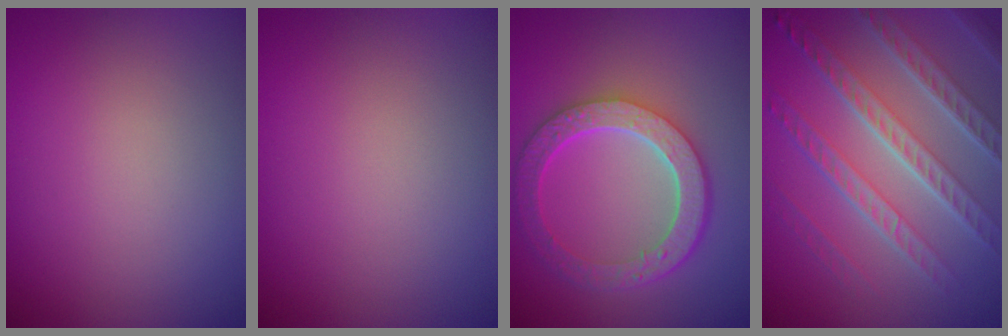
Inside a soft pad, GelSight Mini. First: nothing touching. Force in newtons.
{"total": 0.0}
{"total": 6.2, "press": 4.7, "slide": 4.1}
{"total": 7.4, "press": 5.3, "slide": 5.3}